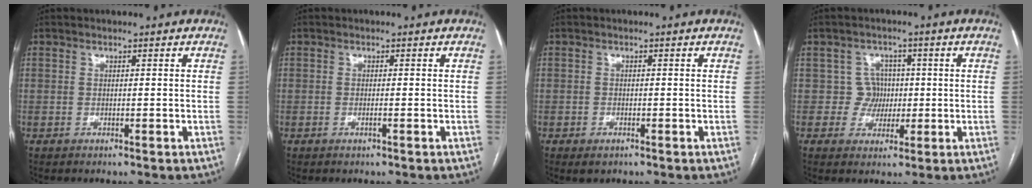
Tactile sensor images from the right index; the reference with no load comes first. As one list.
[{"total": 0.9, "force": [-0.4, 0.0, 0.8], "torque": [-0.019, -0.001, -0.006]}, {"total": 1.6, "force": [-0.9, 0.9, 0.9], "torque": [-0.015, 0.001, -0.007]}, {"total": 3.8, "force": [0.1, 3.8, 0.2], "torque": [0.009, 0.015, 0.004]}]